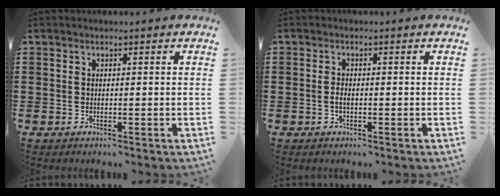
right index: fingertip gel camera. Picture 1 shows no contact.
{"total": 1.2, "force": [-0.3, 0.5, 1.1], "torque": [-0.020, 0.000, -0.006]}